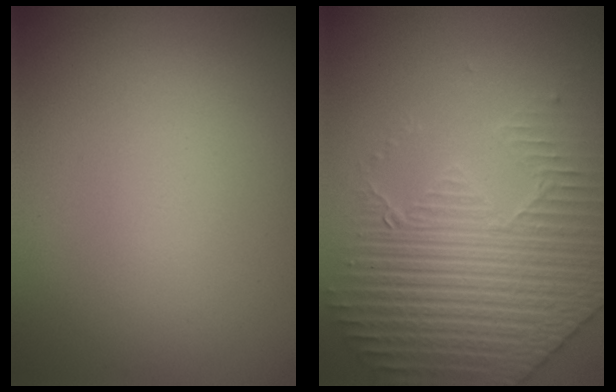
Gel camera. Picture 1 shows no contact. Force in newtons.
{"total": 5.9, "press": 5.4, "slide": 2.5}